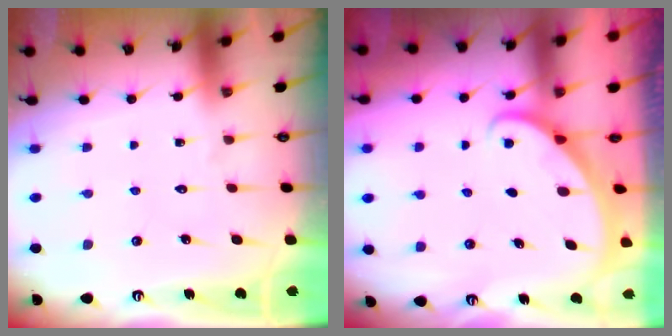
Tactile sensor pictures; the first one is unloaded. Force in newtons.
{"total": 1.6, "press": 1.6, "slide": 0.1}